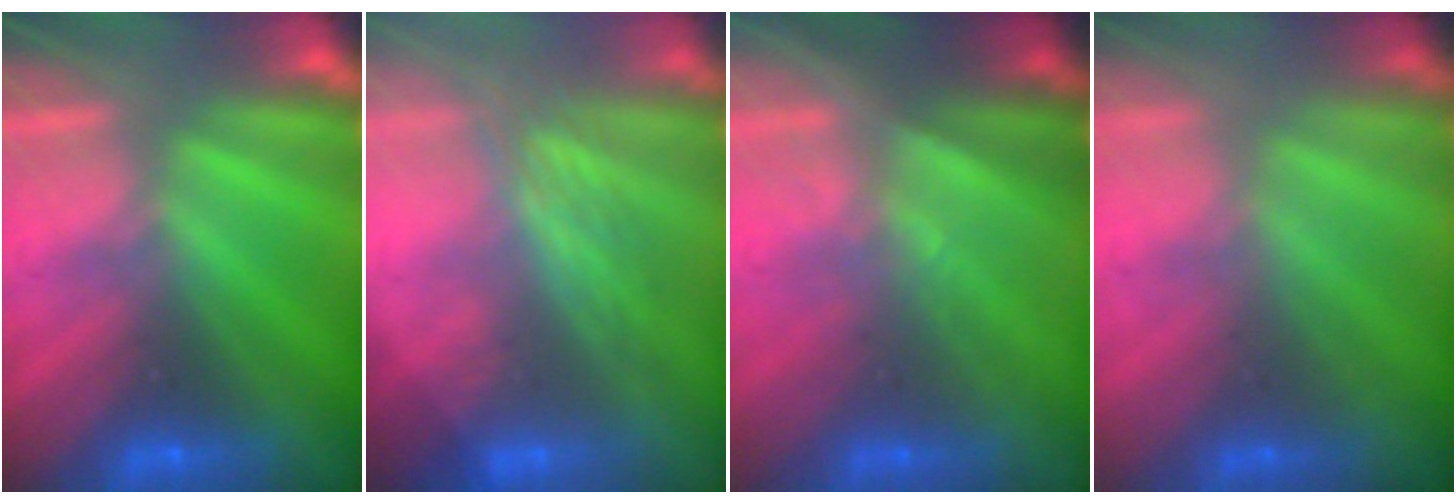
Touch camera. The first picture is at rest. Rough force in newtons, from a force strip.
{"total": 2.8}
{"total": 1.5}
{"total": 1.7}